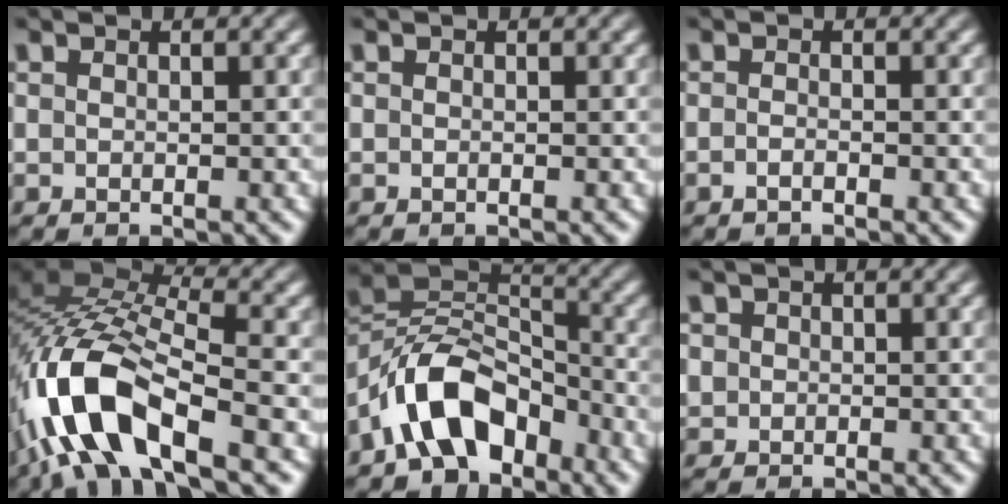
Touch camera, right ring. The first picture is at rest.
{"total": 0.0}
{"total": 0.9, "force": [-0.9, 0.0, 0.3], "torque": [-0.002, 0.001, -0.018]}
{"total": 12.2, "force": [-1.3, 7.5, 9.5], "torque": [-0.196, -0.018, -0.019]}
{"total": 10.2, "force": [-2.7, 7.4, 6.4], "torque": [-0.121, -0.030, -0.038]}
{"total": 2.1, "force": [-0.1, 2.0, 0.4], "torque": [-0.015, -0.012, 0.006]}